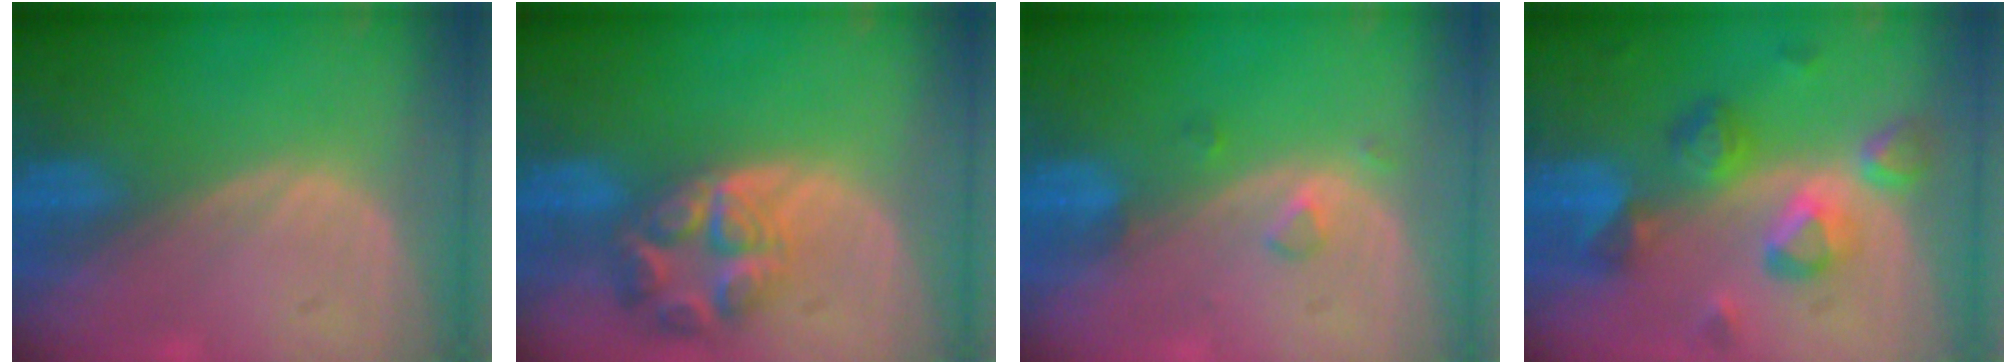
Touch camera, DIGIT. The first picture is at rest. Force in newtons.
{"total": 7.6, "press": 6.8, "slide": 3.5}
{"total": 1.8, "press": 1.8, "slide": 0.1}
{"total": 9.3, "press": 8.2, "slide": 4.3}